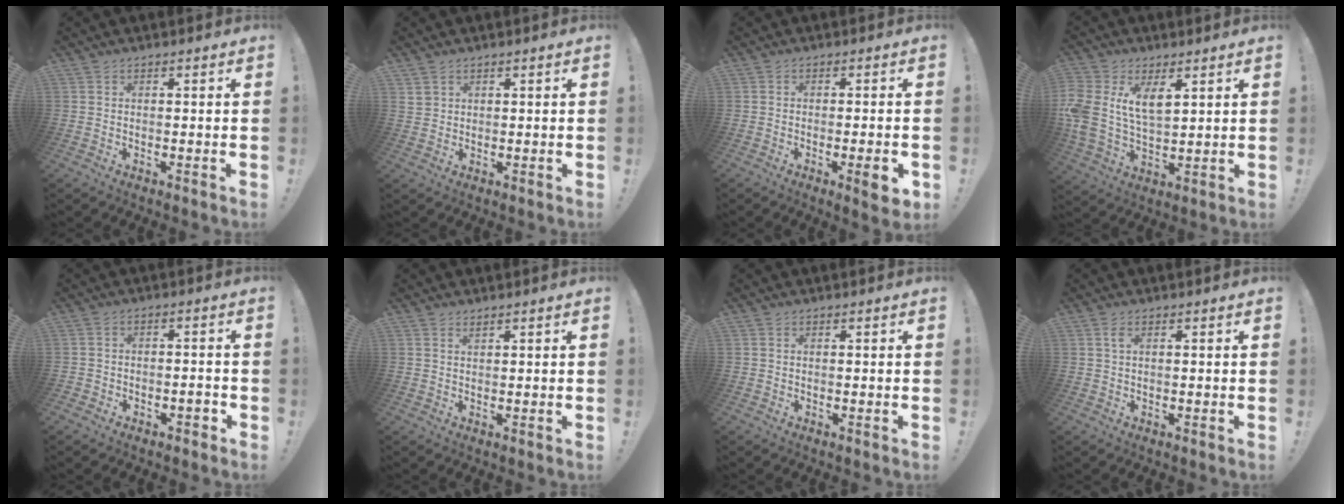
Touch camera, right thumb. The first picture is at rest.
{"total": 2.2, "force": [1.5, 1.5, 0.6], "torque": [-0.006, -0.009, 0.029]}
{"total": 5.6, "force": [-1.8, 0.7, 5.3], "torque": [-0.067, -0.004, -0.025]}
{"total": 10.7, "force": [4.8, 6.2, 7.3], "torque": [-0.162, -0.018, 0.090]}
{"total": 6.4, "force": [-3.5, 4.6, 2.7], "torque": [-0.026, 0.031, -0.058]}
{"total": 0.9, "force": [0.8, 0.2, 0.3], "torque": [0.002, -0.004, 0.014]}
{"total": 0.0}
{"total": 1.4, "force": [0.4, 0.4, 1.3], "torque": [-0.022, 0.000, 0.004]}